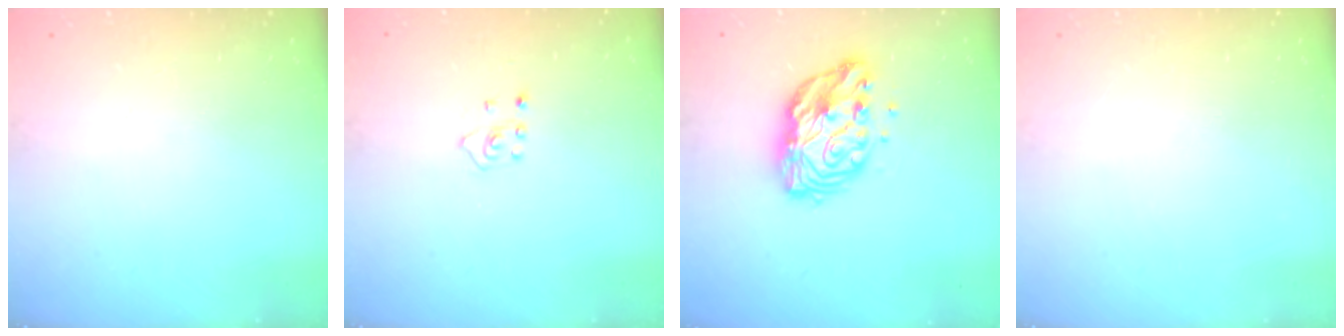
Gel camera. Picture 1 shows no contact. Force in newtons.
{"total": 2.4, "press": 2.4, "slide": 0.5}
{"total": 12.8, "press": 12.8, "slide": 1.1}
{"total": 0.0}